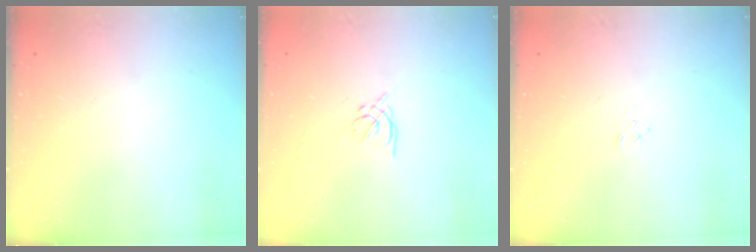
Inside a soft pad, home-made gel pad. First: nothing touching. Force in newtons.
{"total": 1.3, "press": 1.1, "slide": 0.6}
{"total": 2.9, "press": 2.9, "slide": 0.3}